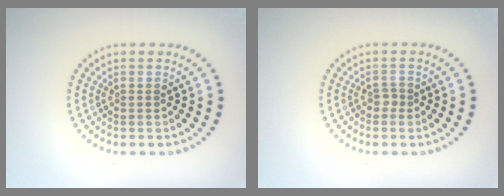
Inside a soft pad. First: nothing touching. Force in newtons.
{"total": 0.9, "press": 0.6, "slide": 0.6}